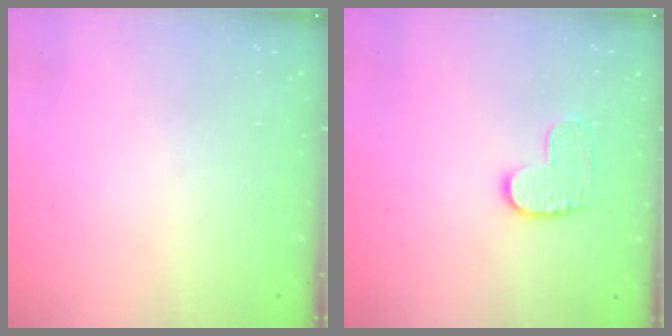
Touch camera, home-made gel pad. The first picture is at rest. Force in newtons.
{"total": 7.9, "press": 7.9, "slide": 0.3}